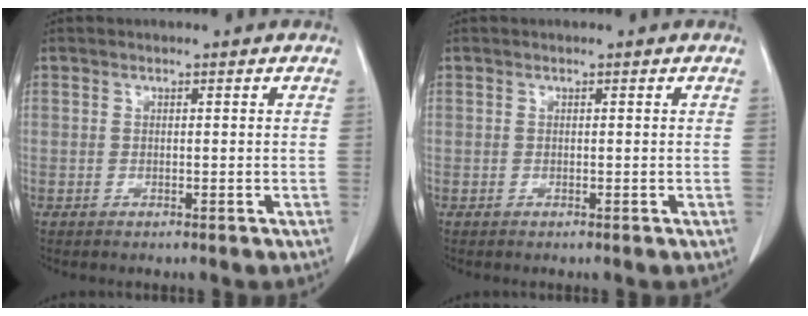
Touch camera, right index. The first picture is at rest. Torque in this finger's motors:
{"motor_torque": [0.00, 0.00, 0.00, 0.00]}